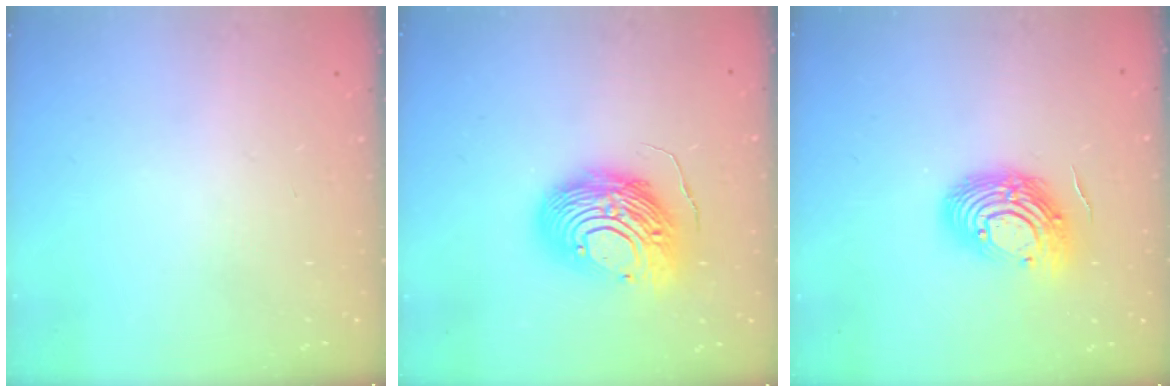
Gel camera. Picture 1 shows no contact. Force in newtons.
{"total": 14.5, "press": 14.4, "slide": 1.5}
{"total": 13.5, "press": 13.5, "slide": 1.3}